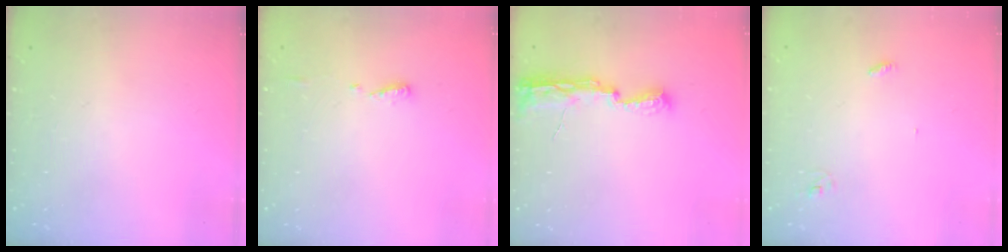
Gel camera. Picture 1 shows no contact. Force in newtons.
{"total": 4.9, "press": 4.9, "slide": 0.6}
{"total": 8.9, "press": 8.5, "slide": 2.3}
{"total": 2.8, "press": 2.8, "slide": 0.2}